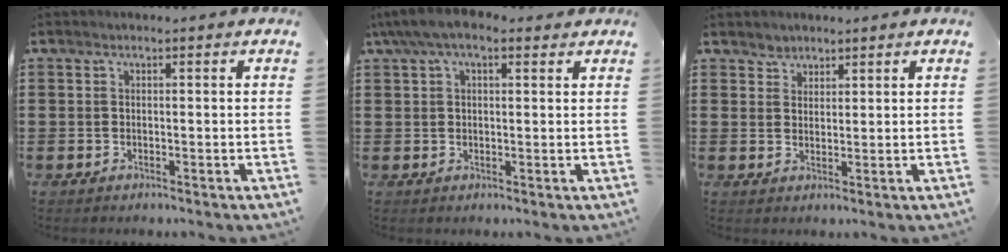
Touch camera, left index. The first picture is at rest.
{"total": 5.4, "force": [3.3, 2.1, 3.8], "torque": [-0.080, 0.005, 0.059]}
{"total": 2.1, "force": [1.7, 1.2, -0.2], "torque": [-0.003, 0.006, 0.033]}